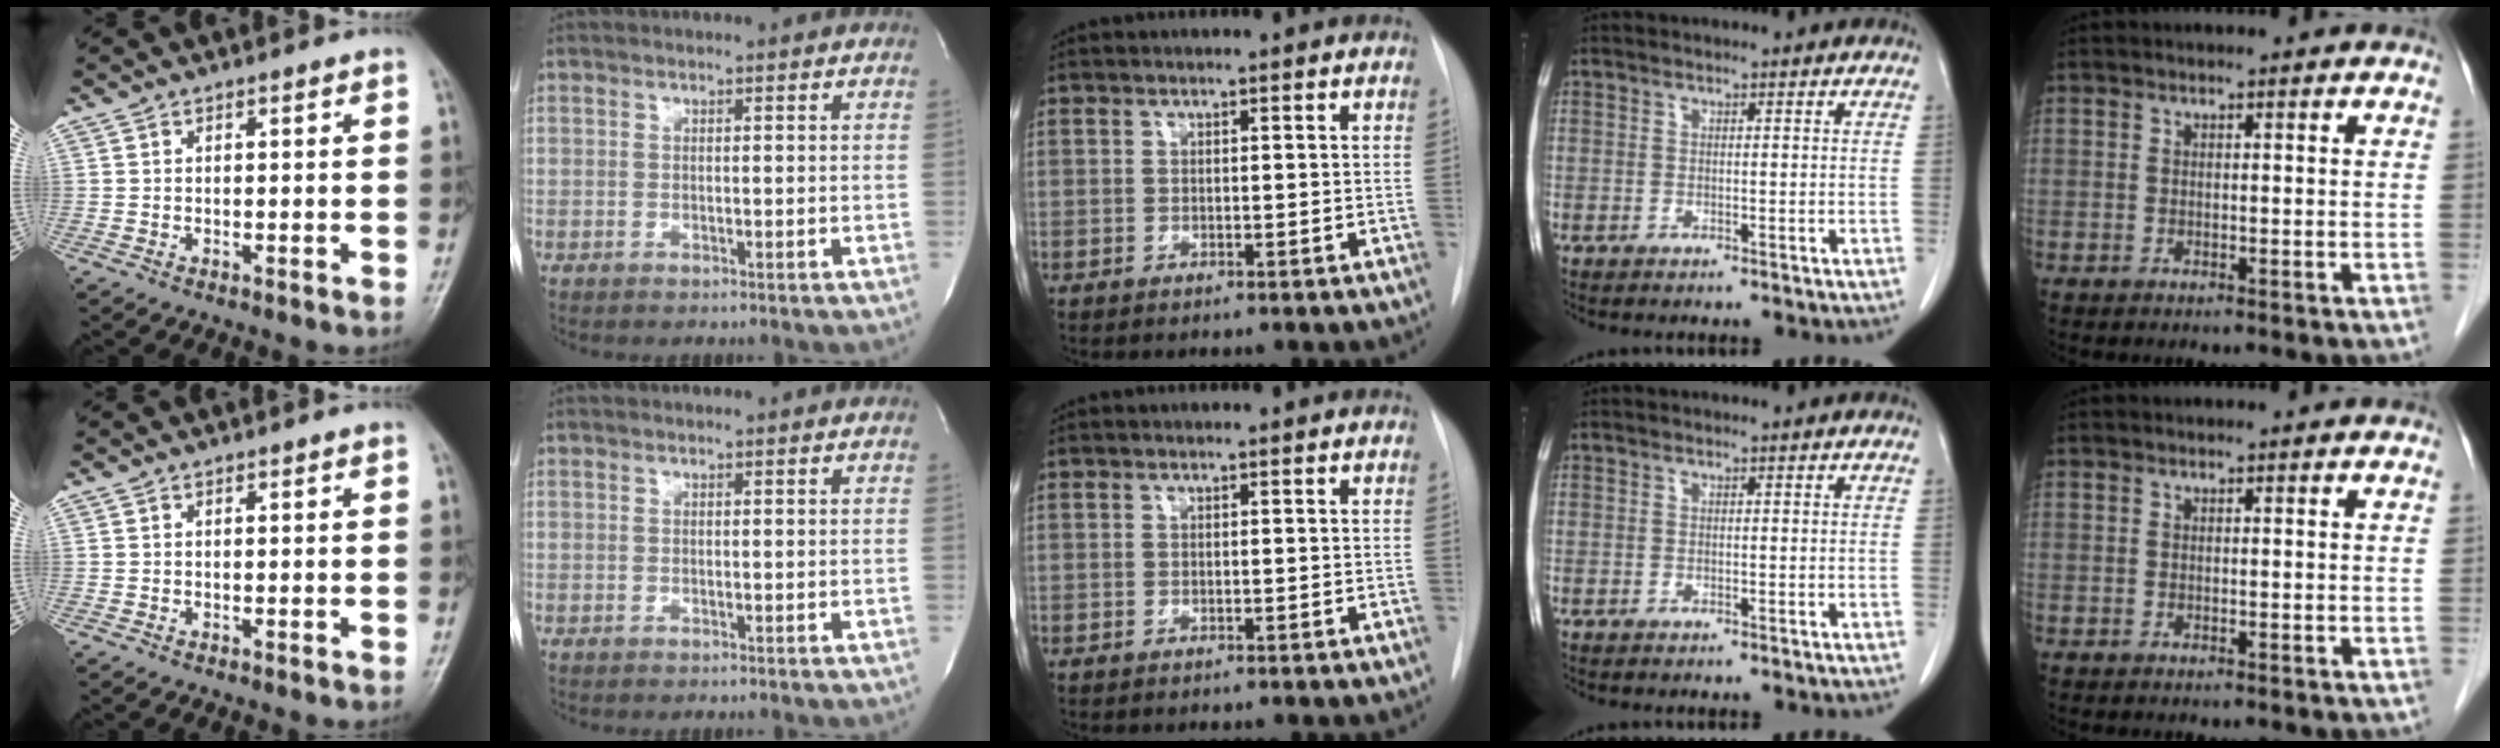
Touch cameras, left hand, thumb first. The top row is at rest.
{}